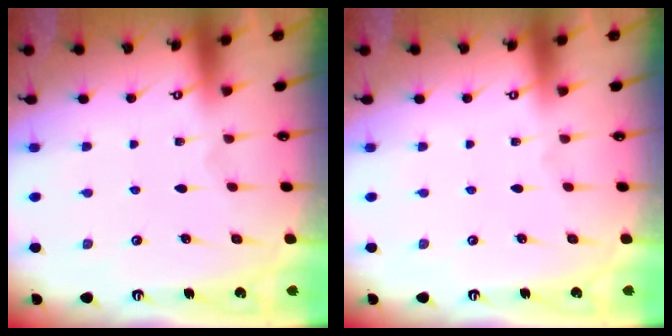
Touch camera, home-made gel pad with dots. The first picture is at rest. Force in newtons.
{"total": 0.0}